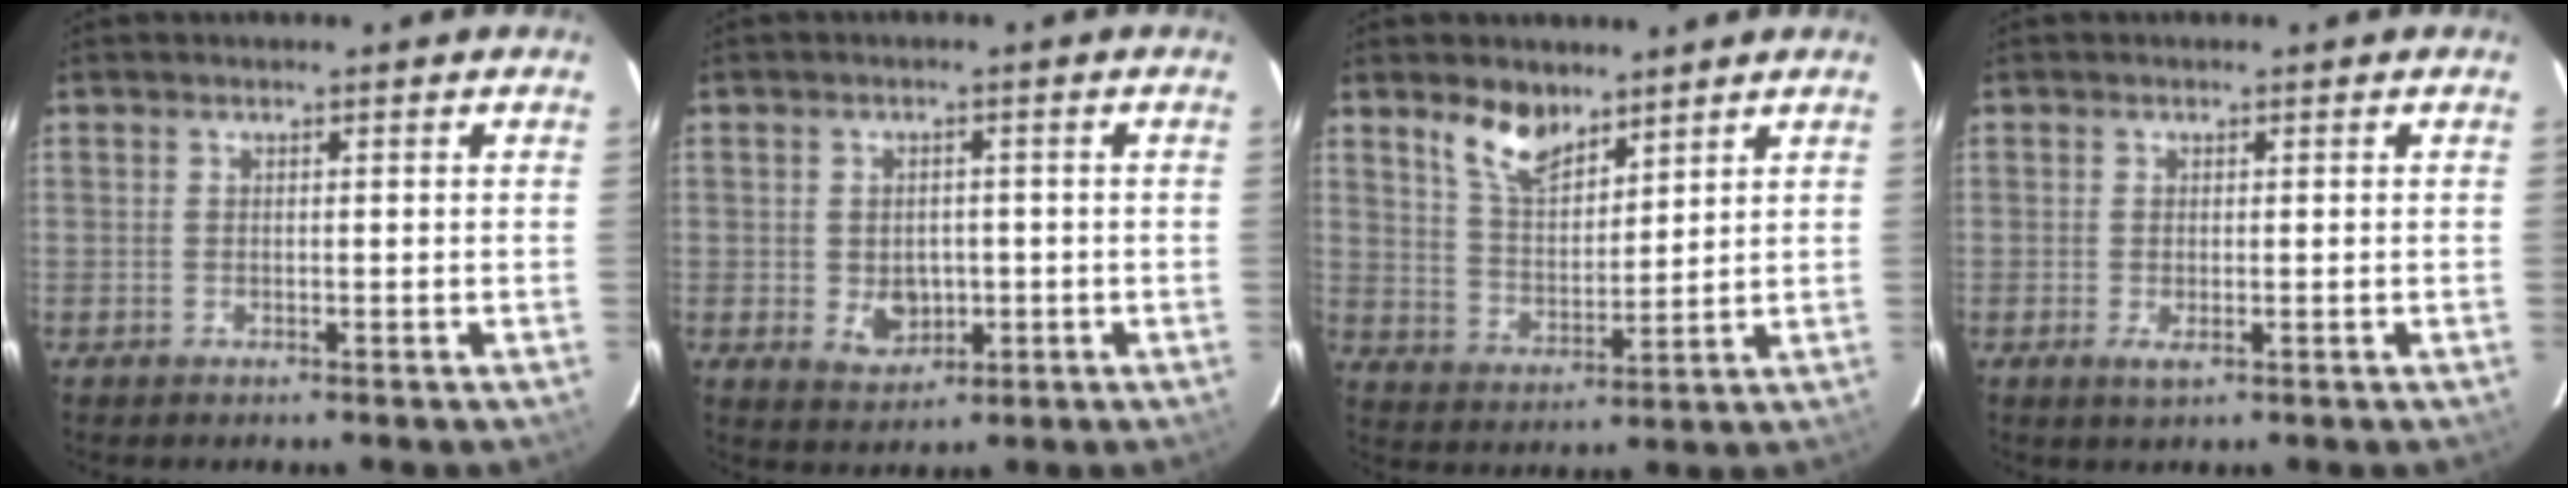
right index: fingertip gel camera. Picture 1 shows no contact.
{"total": 5.2, "force": [-0.9, 4.2, 3.0], "torque": [-0.055, -0.001, -0.002]}
{"total": 8.4, "force": [6.1, 3.7, 4.4], "torque": [-0.079, 0.009, 0.121]}
{"total": 1.7, "force": [-0.4, 0.6, 1.5], "torque": [-0.030, -0.004, -0.005]}